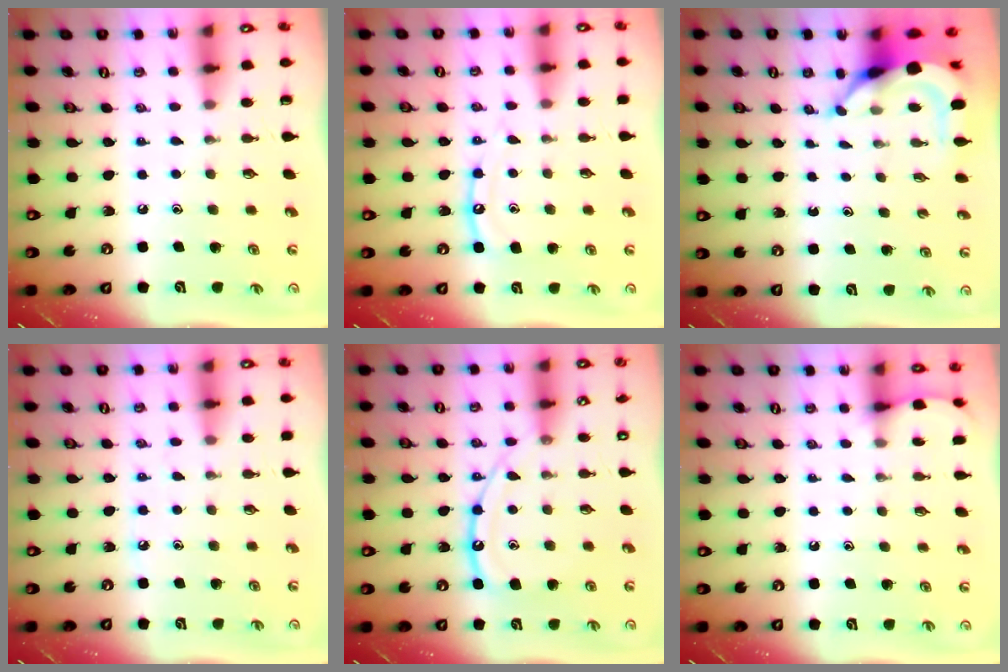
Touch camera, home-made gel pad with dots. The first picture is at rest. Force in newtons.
{"total": 9.6, "press": 9.6, "slide": 0.8}
{"total": 6.1, "press": 6.0, "slide": 0.5}
{"total": 5.9, "press": 5.9, "slide": 0.8}
{"total": 12.8, "press": 12.7, "slide": 1.3}
{"total": 3.0, "press": 3.0, "slide": 0.5}